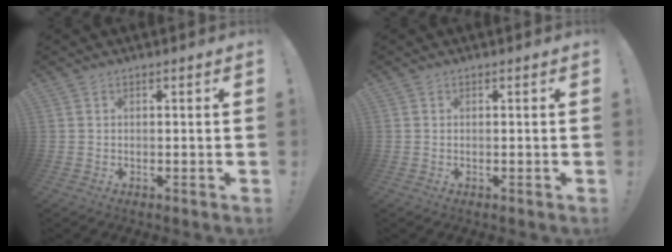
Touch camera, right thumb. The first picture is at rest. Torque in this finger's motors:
{"motor_torque": [0.30, 0.16, -0.08, 0.15, -0.01]}